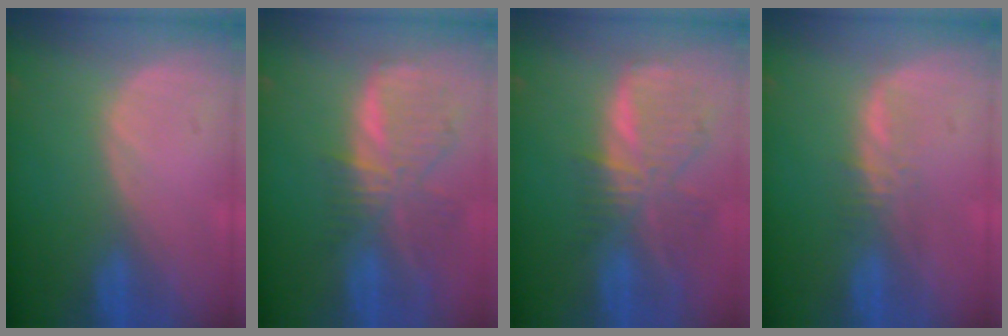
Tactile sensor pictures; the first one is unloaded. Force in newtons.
{"total": 8.9, "press": 7.8, "slide": 4.4}
{"total": 8.9, "press": 7.8, "slide": 4.4}
{"total": 2.4, "press": 2.4, "slide": 0.2}